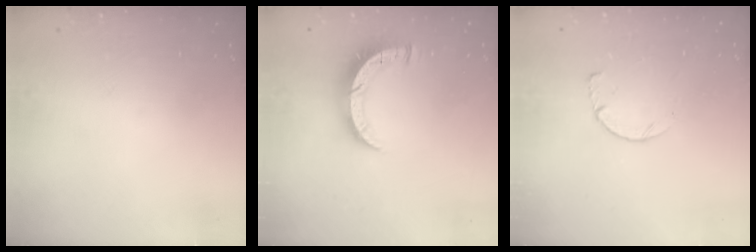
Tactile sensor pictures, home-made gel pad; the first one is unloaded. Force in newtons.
{"total": 8.0, "press": 7.9, "slide": 1.0}
{"total": 2.5, "press": 2.5, "slide": 0.3}